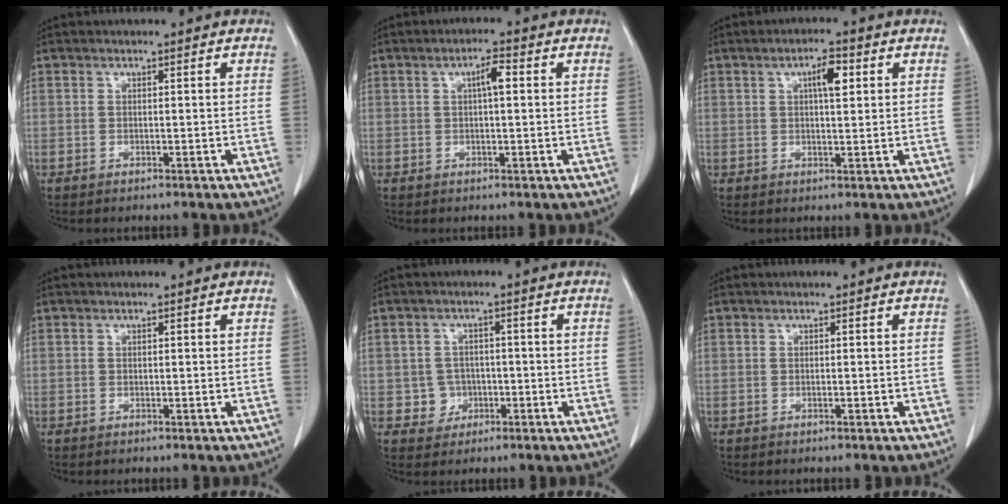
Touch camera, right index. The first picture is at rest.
{"total": 3.1, "force": [0.7, 0.5, 2.9], "torque": [-0.050, 0.007, 0.010]}
{"total": 4.2, "force": [1.4, 1.0, 3.8], "torque": [-0.065, 0.006, 0.023]}
{"total": 0.0}
{"total": 3.5, "force": [-0.8, 3.4, 0.2], "torque": [0.010, 0.011, -0.009]}
{"total": 0.0}